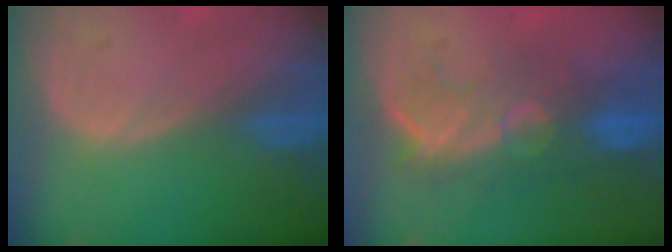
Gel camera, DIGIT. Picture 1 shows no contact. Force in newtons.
{"total": 9.0, "press": 8.5, "slide": 3.0}